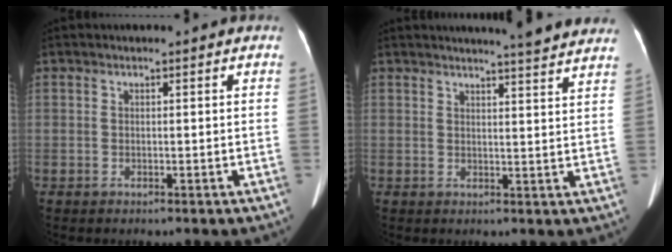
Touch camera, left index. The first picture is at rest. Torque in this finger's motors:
{"motor_torque": [0.69, -0.97, 0.05, 0.07]}